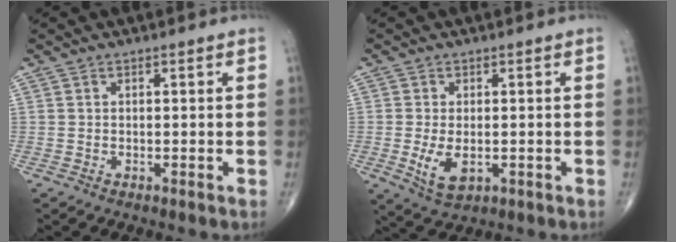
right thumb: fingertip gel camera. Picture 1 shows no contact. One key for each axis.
{"total": 5.7, "fx": -1.1, "fy": 3.1, "fz": 4.6, "tx": -0.088, "ty": -0.014, "tz": -0.012}